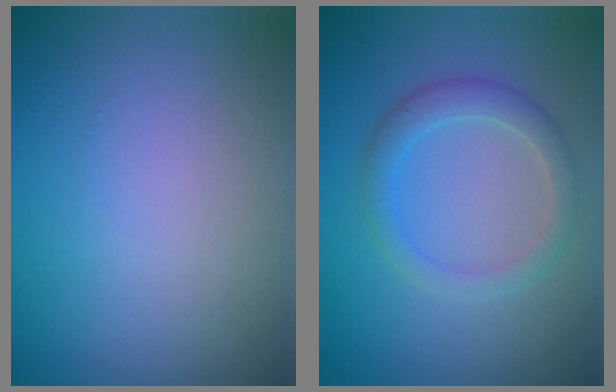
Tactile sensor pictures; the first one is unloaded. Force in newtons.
{"total": 2.4, "press": 2.4, "slide": 0.1}